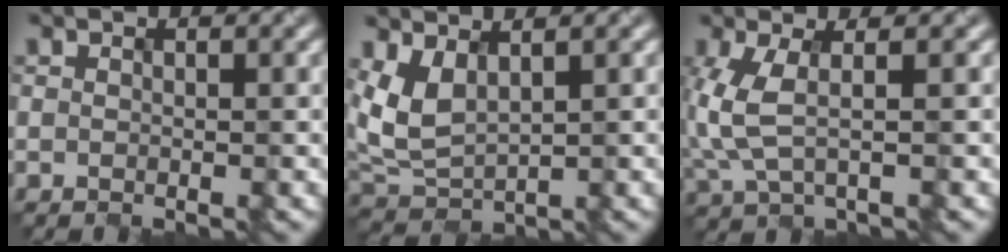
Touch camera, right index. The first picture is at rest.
{"total": 3.8, "force": [1.4, 2.1, 2.8], "torque": [-0.074, -0.002, 0.033]}
{"total": 4.1, "force": [-0.1, 1.8, 3.7], "torque": [-0.103, -0.001, 0.001]}